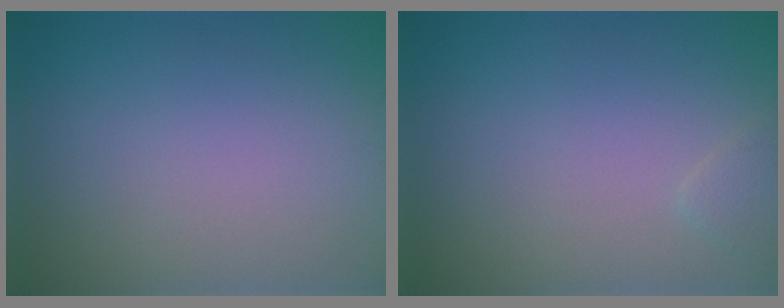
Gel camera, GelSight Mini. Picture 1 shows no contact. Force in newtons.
{"total": 1.0, "press": 1.0, "slide": 0.0}